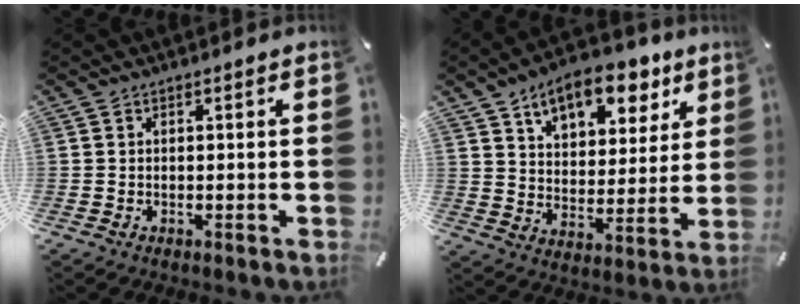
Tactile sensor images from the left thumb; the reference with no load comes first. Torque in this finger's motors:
{"motor_torque": [2.48, 2.53, 1.43, -1.34, 0.15]}